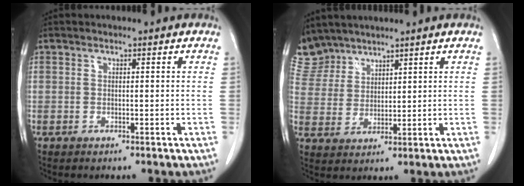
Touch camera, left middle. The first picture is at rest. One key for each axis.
{"total": 7.0, "fx": 6.5, "fy": 2.6, "fz": -0.1, "tx": -0.004, "ty": 0.005, "tz": 0.144}